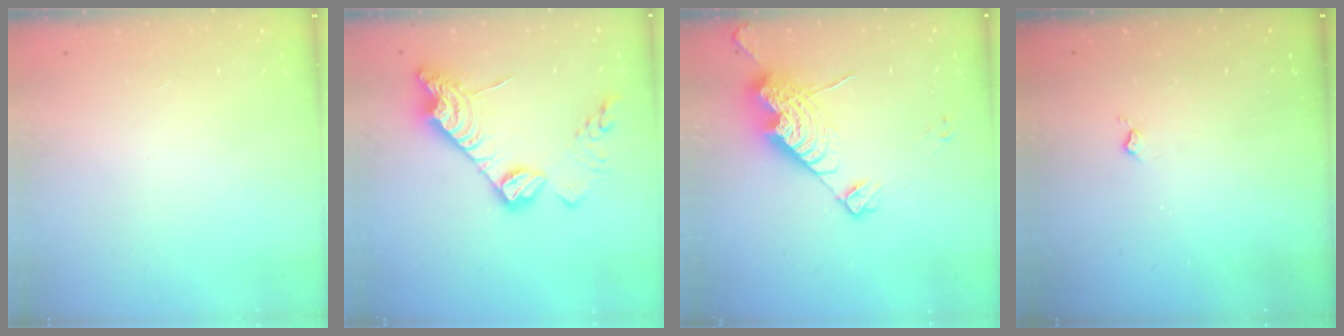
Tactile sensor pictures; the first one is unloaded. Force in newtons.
{"total": 17.2, "press": 17.1, "slide": 1.2}
{"total": 13.8, "press": 13.7, "slide": 1.3}
{"total": 2.4, "press": 2.3, "slide": 0.5}